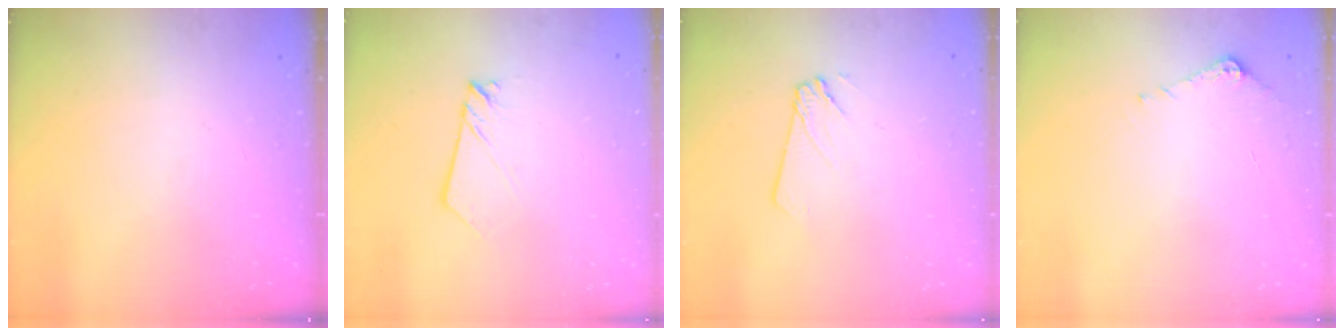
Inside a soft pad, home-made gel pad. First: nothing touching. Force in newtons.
{"total": 2.7, "press": 2.6, "slide": 0.3}
{"total": 2.4, "press": 2.4, "slide": 0.2}
{"total": 5.1, "press": 5.0, "slide": 0.7}